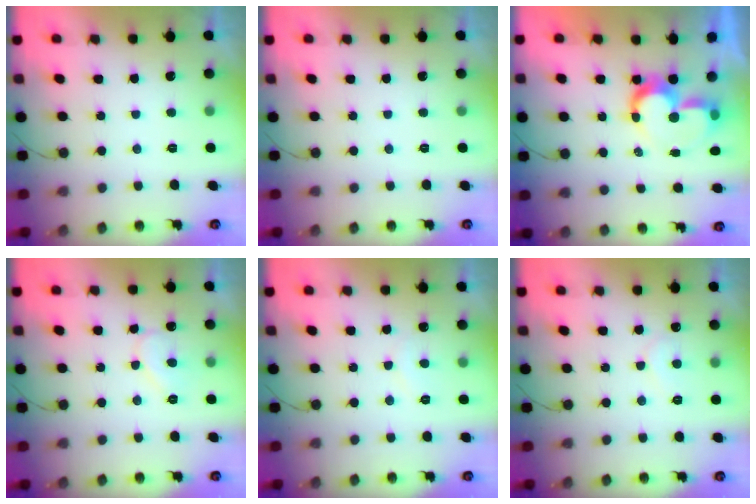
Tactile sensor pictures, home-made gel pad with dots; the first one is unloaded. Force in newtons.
{"total": 0.0}
{"total": 9.6, "press": 9.6, "slide": 0.7}
{"total": 8.0, "press": 8.0, "slide": 0.4}
{"total": 4.9, "press": 4.8, "slide": 0.3}
{"total": 5.5, "press": 5.5, "slide": 0.4}